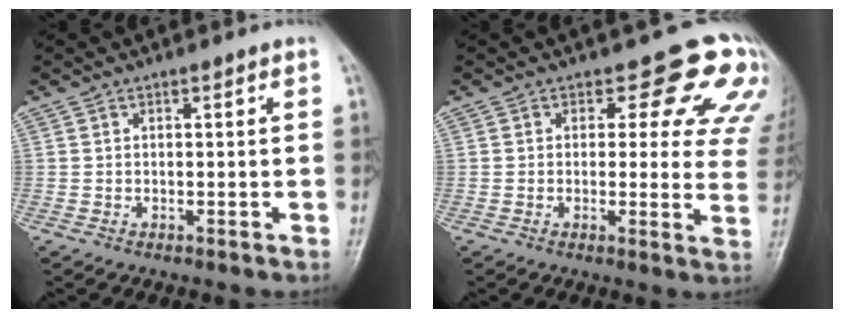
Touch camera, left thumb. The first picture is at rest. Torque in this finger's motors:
{"motor_torque": [2.52, 2.49, 1.30, -1.47, 0.03]}